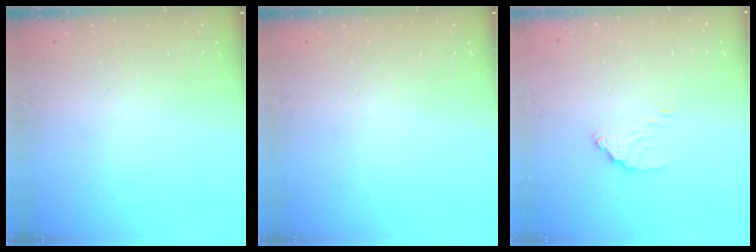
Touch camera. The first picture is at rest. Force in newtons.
{"total": 0.0}
{"total": 3.4, "press": 3.4, "slide": 0.2}